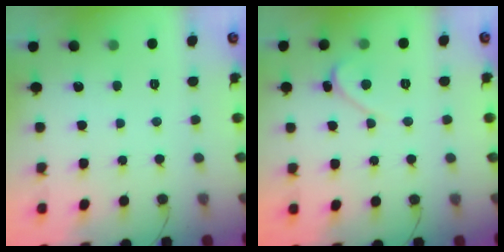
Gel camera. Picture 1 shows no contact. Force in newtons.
{"total": 2.1, "press": 2.1, "slide": 0.2}